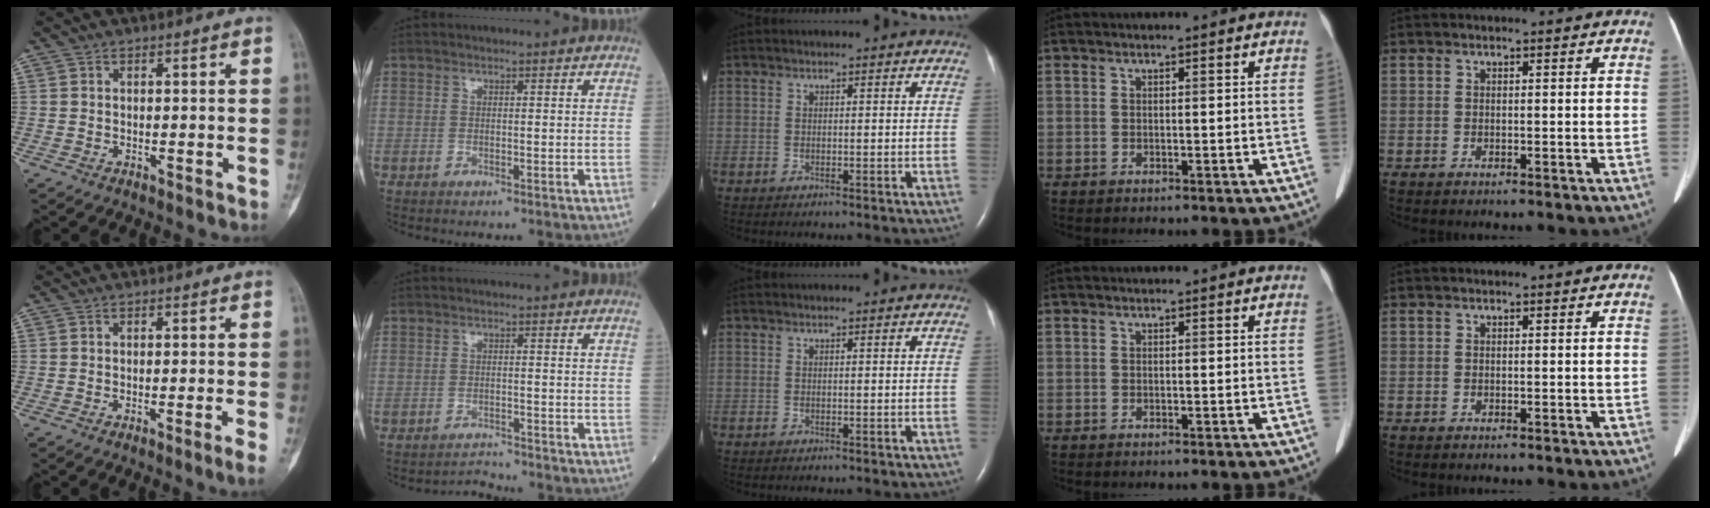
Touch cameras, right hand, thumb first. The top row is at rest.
{"thumb": {"total": 1.9, "force": [-1.0, -0.6, 1.5], "torque": [-0.032, -0.001, -0.016]}, "index": {"total": 2.1, "force": [-1.8, -0.5, -0.8], "torque": [0.016, -0.011, -0.027]}}